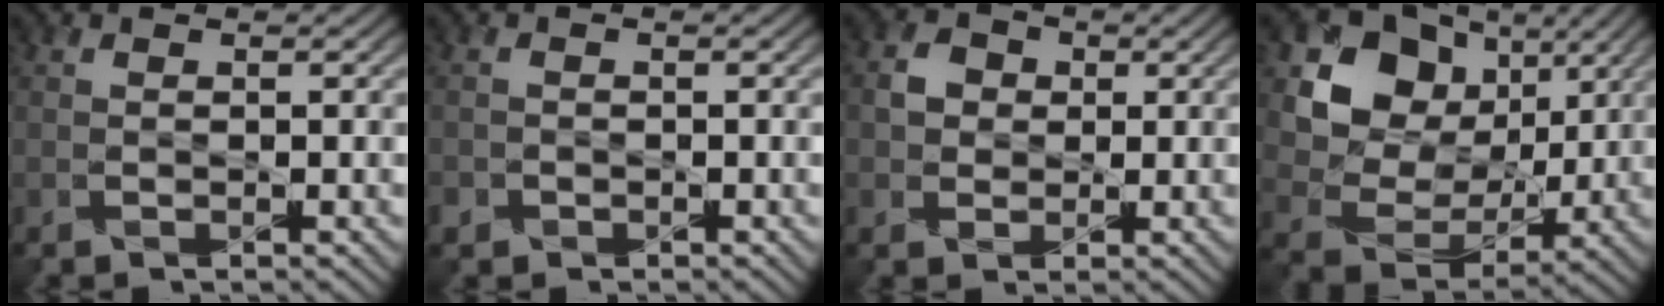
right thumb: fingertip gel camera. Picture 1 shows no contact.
{"total": 1.1, "force": [-0.7, 0.8, 0.2], "torque": [-0.002, -0.004, -0.017]}
{"total": 3.2, "force": [0.3, 2.9, 1.3], "torque": [-0.030, 0.005, 0.001]}
{"total": 12.9, "force": [4.5, 10.1, 6.8], "torque": [-0.151, 0.005, 0.075]}